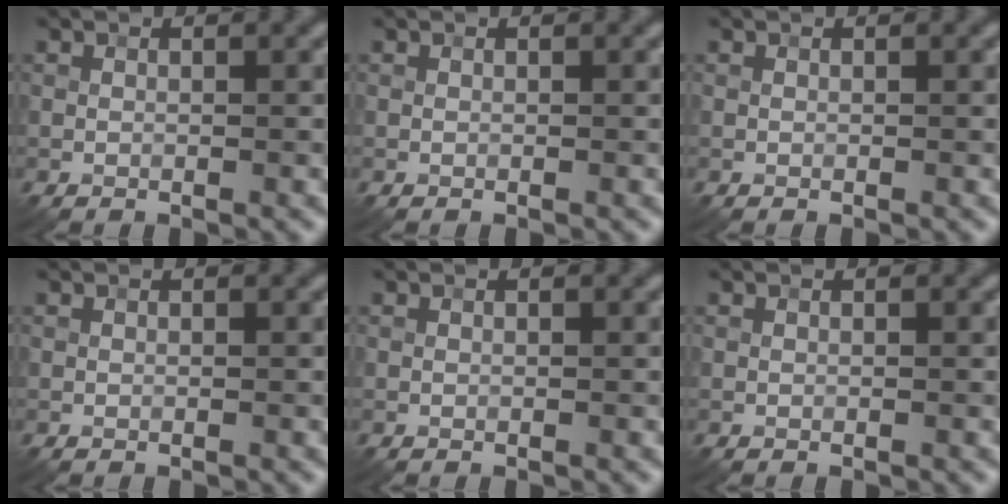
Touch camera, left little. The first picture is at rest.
{"total": 0.0}
{"total": 0.0}
{"total": 0.0}
{"total": 0.0}
{"total": 0.0}